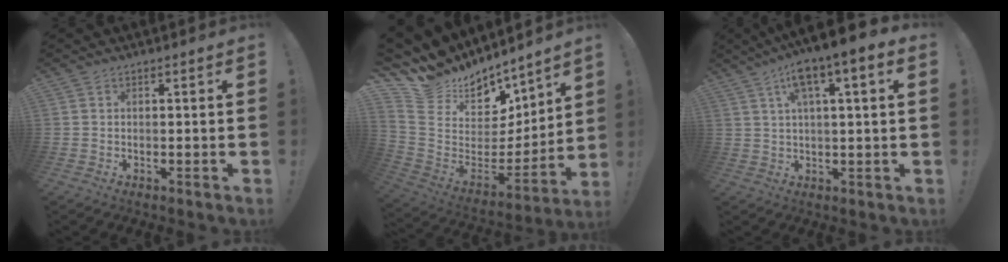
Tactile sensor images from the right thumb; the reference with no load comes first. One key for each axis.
{"total": 12.8, "fx": 10.6, "fy": 6.9, "fz": 2.1, "tx": -0.041, "ty": -0.106, "tz": 0.216}
{"total": 8.8, "fx": 3.3, "fy": 2.0, "fz": 7.9, "tx": -0.119, "ty": -0.018, "tz": 0.051}